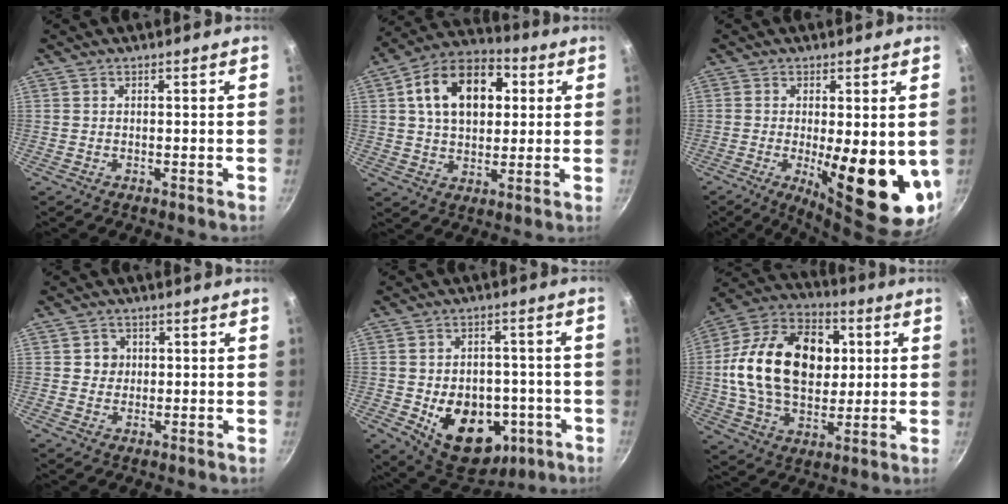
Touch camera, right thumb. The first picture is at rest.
{"total": 16.8, "force": [4.1, 11.2, 11.8], "torque": [-0.160, 0.017, 0.054]}
{"total": 16.8, "force": [-2.2, 5.3, 15.8], "torque": [-0.202, -0.026, -0.021]}
{"total": 3.0, "force": [0.4, 2.9, 0.8], "torque": [0.009, 0.003, 0.003]}
{"total": 17.9, "force": [-5.0, 12.8, 11.5], "torque": [-0.135, 0.020, -0.052]}
{"total": 25.4, "force": [3.3, 17.4, 18.2], "torque": [-0.284, 0.019, 0.047]}